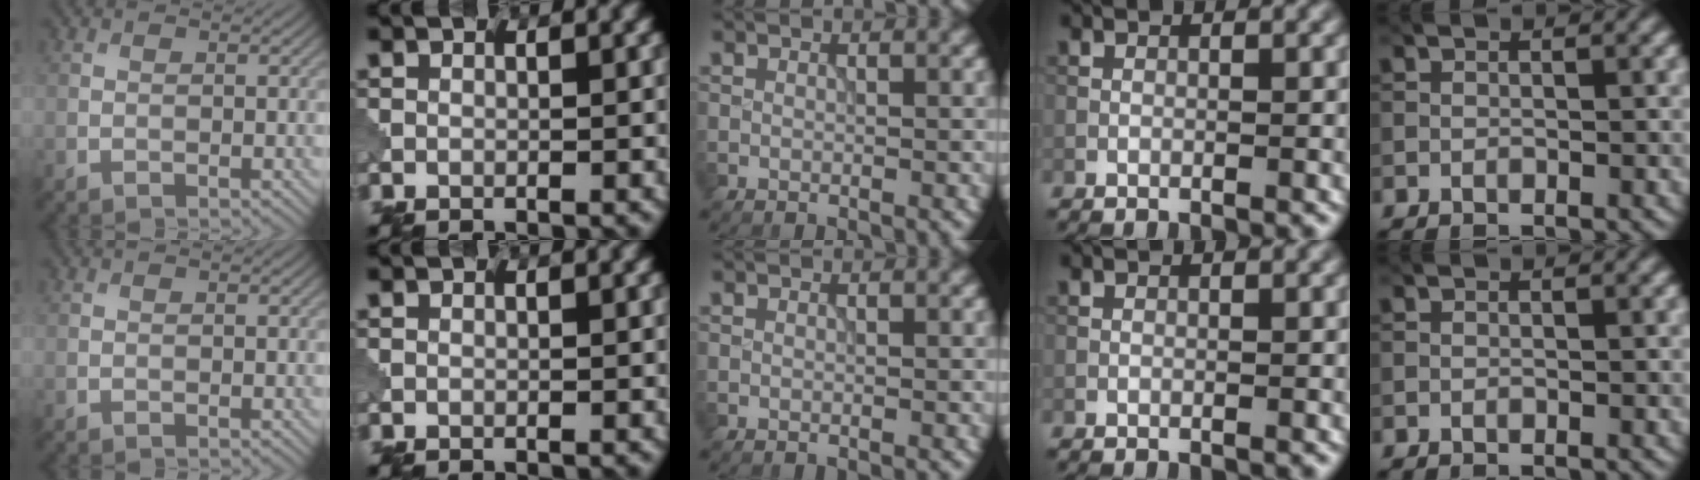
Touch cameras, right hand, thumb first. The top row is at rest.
{}